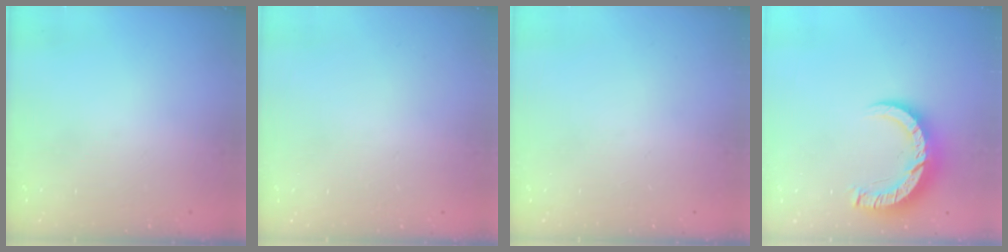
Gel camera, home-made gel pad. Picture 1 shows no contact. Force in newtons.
{"total": 2.6, "press": 2.6, "slide": 0.2}
{"total": 0.0}
{"total": 10.0, "press": 9.9, "slide": 1.0}